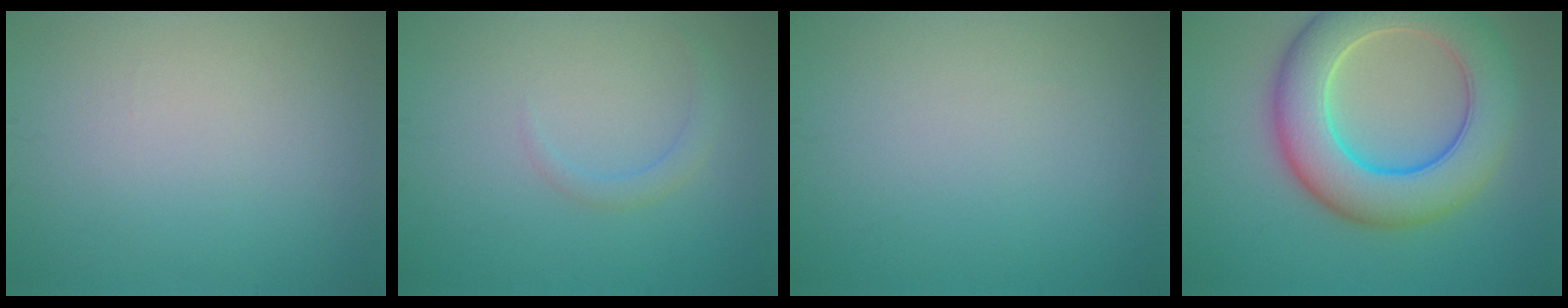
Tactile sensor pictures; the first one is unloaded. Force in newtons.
{"total": 1.3, "press": 1.3, "slide": 0.1}
{"total": 0.0}
{"total": 10.3, "press": 10.3, "slide": 0.5}